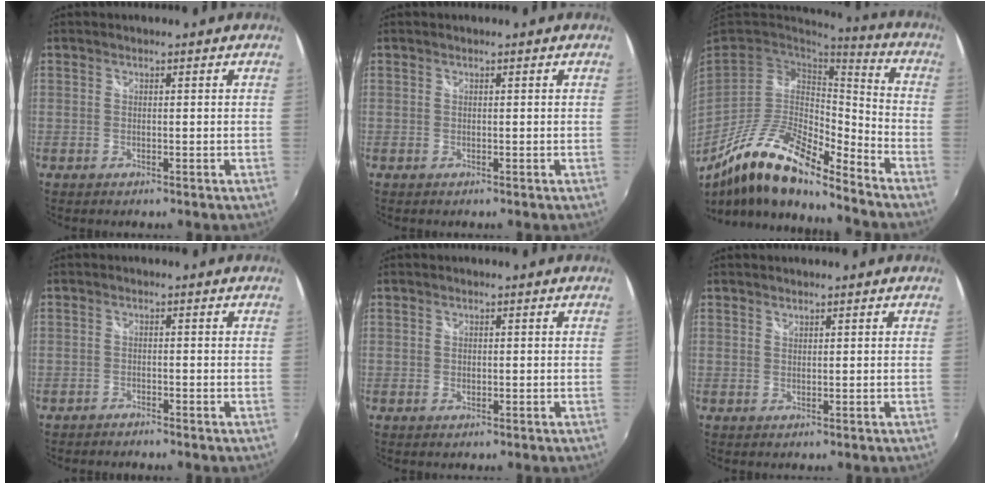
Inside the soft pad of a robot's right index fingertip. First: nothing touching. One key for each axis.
{"total": 0.0}
{"total": 18.5, "fx": -12.5, "fy": 5.4, "fz": 12.6, "tx": -0.235, "ty": -0.023, "tz": -0.236}
{"total": 1.6, "fx": -1.6, "fy": 0.3, "fz": 0.1, "tx": -0.012, "ty": -0.004, "tz": -0.031}
{"total": 0.5, "fx": -0.1, "fy": 0.5, "fz": 0.2, "tx": -0.001, "ty": -0.002, "tz": -0.002}
{"total": 0.5, "fx": 0.5, "fy": 0.1, "fz": 0.1, "tx": 0.000, "ty": 0.000, "tz": 0.009}